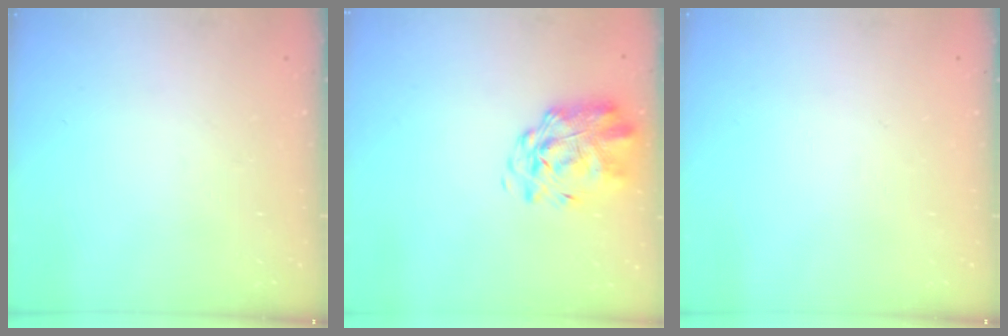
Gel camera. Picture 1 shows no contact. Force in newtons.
{"total": 2.6, "press": 2.1, "slide": 1.6}
{"total": 0.0}